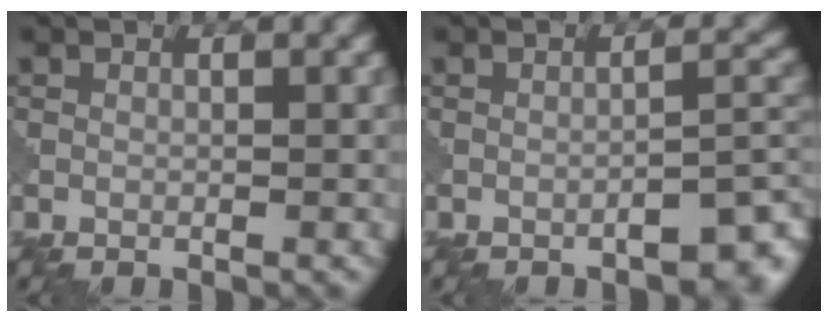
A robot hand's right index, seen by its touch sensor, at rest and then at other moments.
{"total": 3.6, "force": [-2.4, 0.7, 2.6], "torque": [-0.030, 0.014, -0.037]}